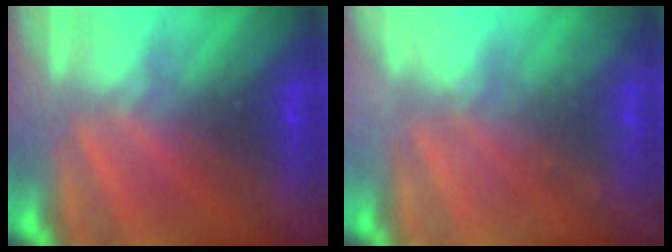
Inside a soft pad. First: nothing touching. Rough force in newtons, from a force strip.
{"total": 2.4}